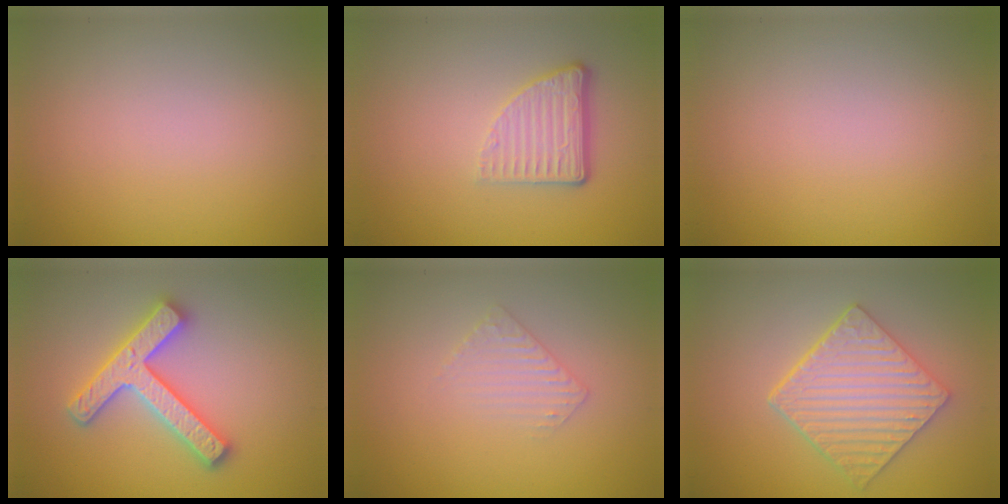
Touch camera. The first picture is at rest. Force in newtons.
{"total": 3.8, "press": 2.6, "slide": 2.8}
{"total": 0.0}
{"total": 4.5, "press": 4.4, "slide": 0.8}
{"total": 1.6, "press": 1.6, "slide": 0.4}
{"total": 5.6, "press": 4.5, "slide": 3.4}